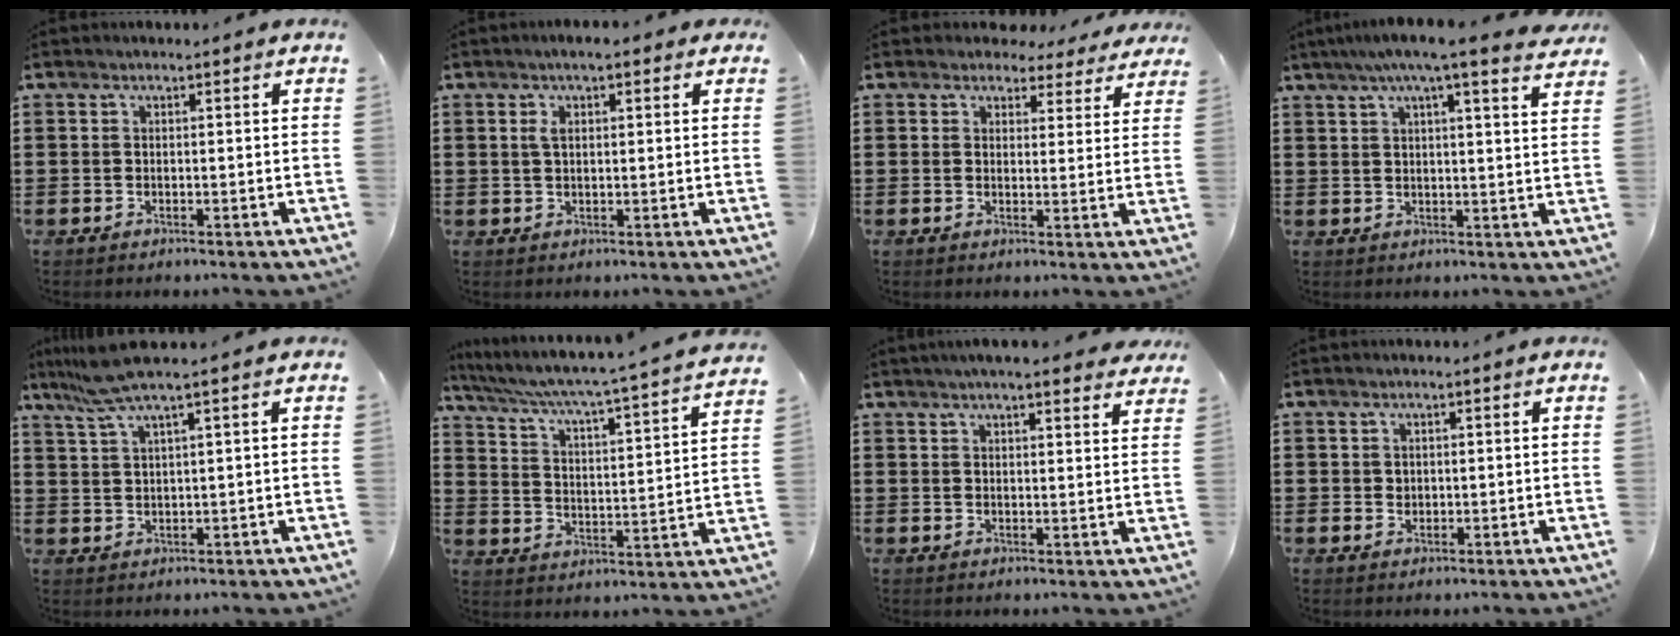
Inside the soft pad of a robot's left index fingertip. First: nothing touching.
{"total": 2.9, "force": [1.1, 1.0, 2.5], "torque": [-0.052, 0.009, 0.017]}
{"total": 3.8, "force": [3.4, 1.5, 0.9], "torque": [-0.022, -0.005, 0.061]}
{"total": 6.0, "force": [4.6, -0.3, 3.9], "torque": [-0.091, -0.014, 0.075]}
{"total": 5.3, "force": [3.4, 0.0, 4.1], "torque": [-0.090, 0.002, 0.062]}
{"total": 4.2, "force": [3.5, -0.8, 2.1], "torque": [-0.062, -0.045, 0.045]}
{"total": 4.2, "force": [3.8, 0.1, 1.8], "torque": [-0.047, -0.002, 0.069]}
{"total": 1.0, "force": [0.4, 0.9, 0.3], "torque": [-0.008, 0.006, 0.008]}